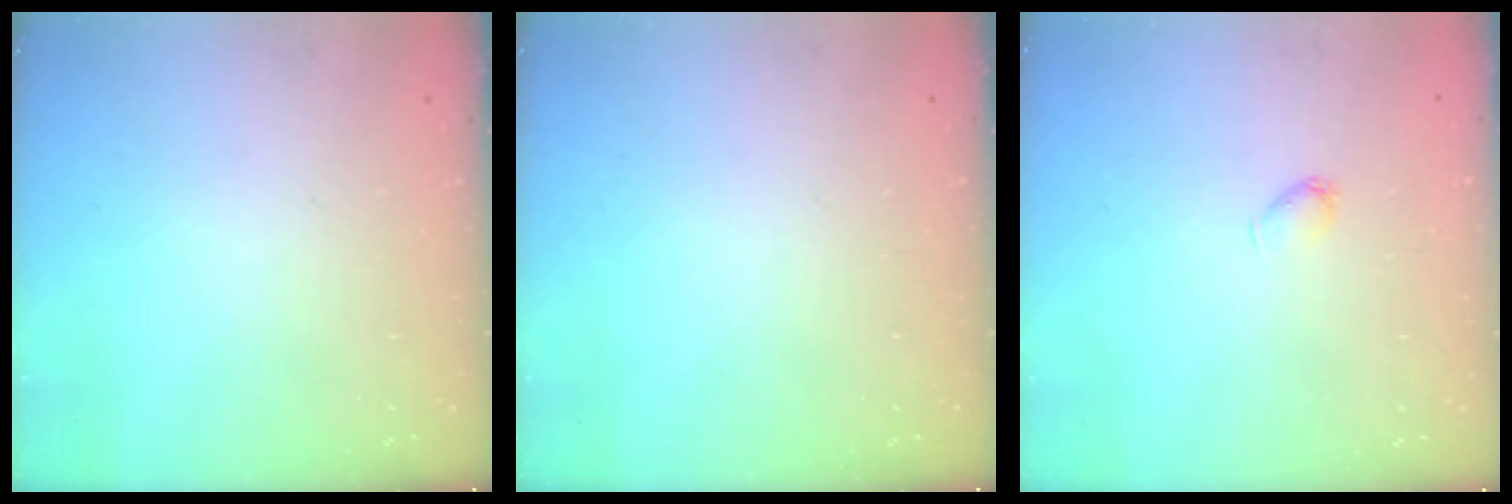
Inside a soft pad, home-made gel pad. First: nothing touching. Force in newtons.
{"total": 0.0}
{"total": 2.5, "press": 2.4, "slide": 0.4}